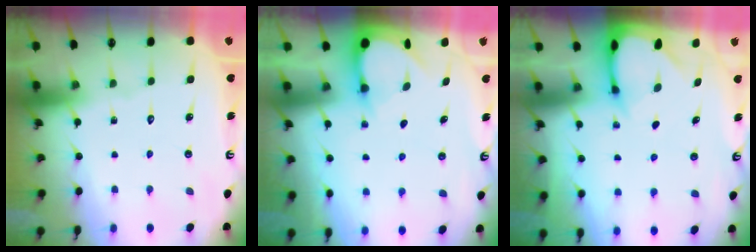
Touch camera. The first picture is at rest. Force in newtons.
{"total": 3.3, "press": 3.3, "slide": 0.4}
{"total": 3.2, "press": 3.2, "slide": 0.3}